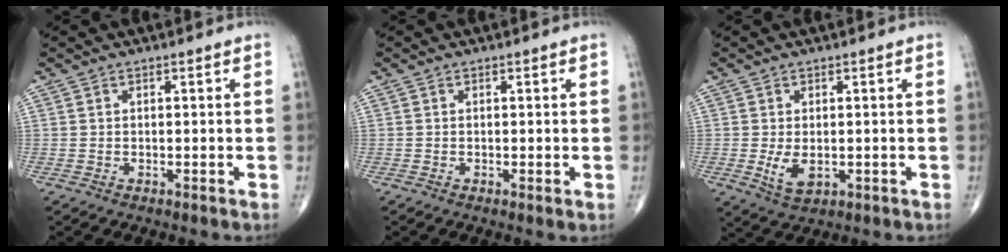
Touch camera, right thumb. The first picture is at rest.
{"total": 0.6, "force": [0.0, 0.0, 0.6], "torque": [-0.014, -0.003, -0.004]}
{"total": 4.4, "force": [-0.6, 2.5, 3.6], "torque": [-0.066, -0.011, -0.003]}